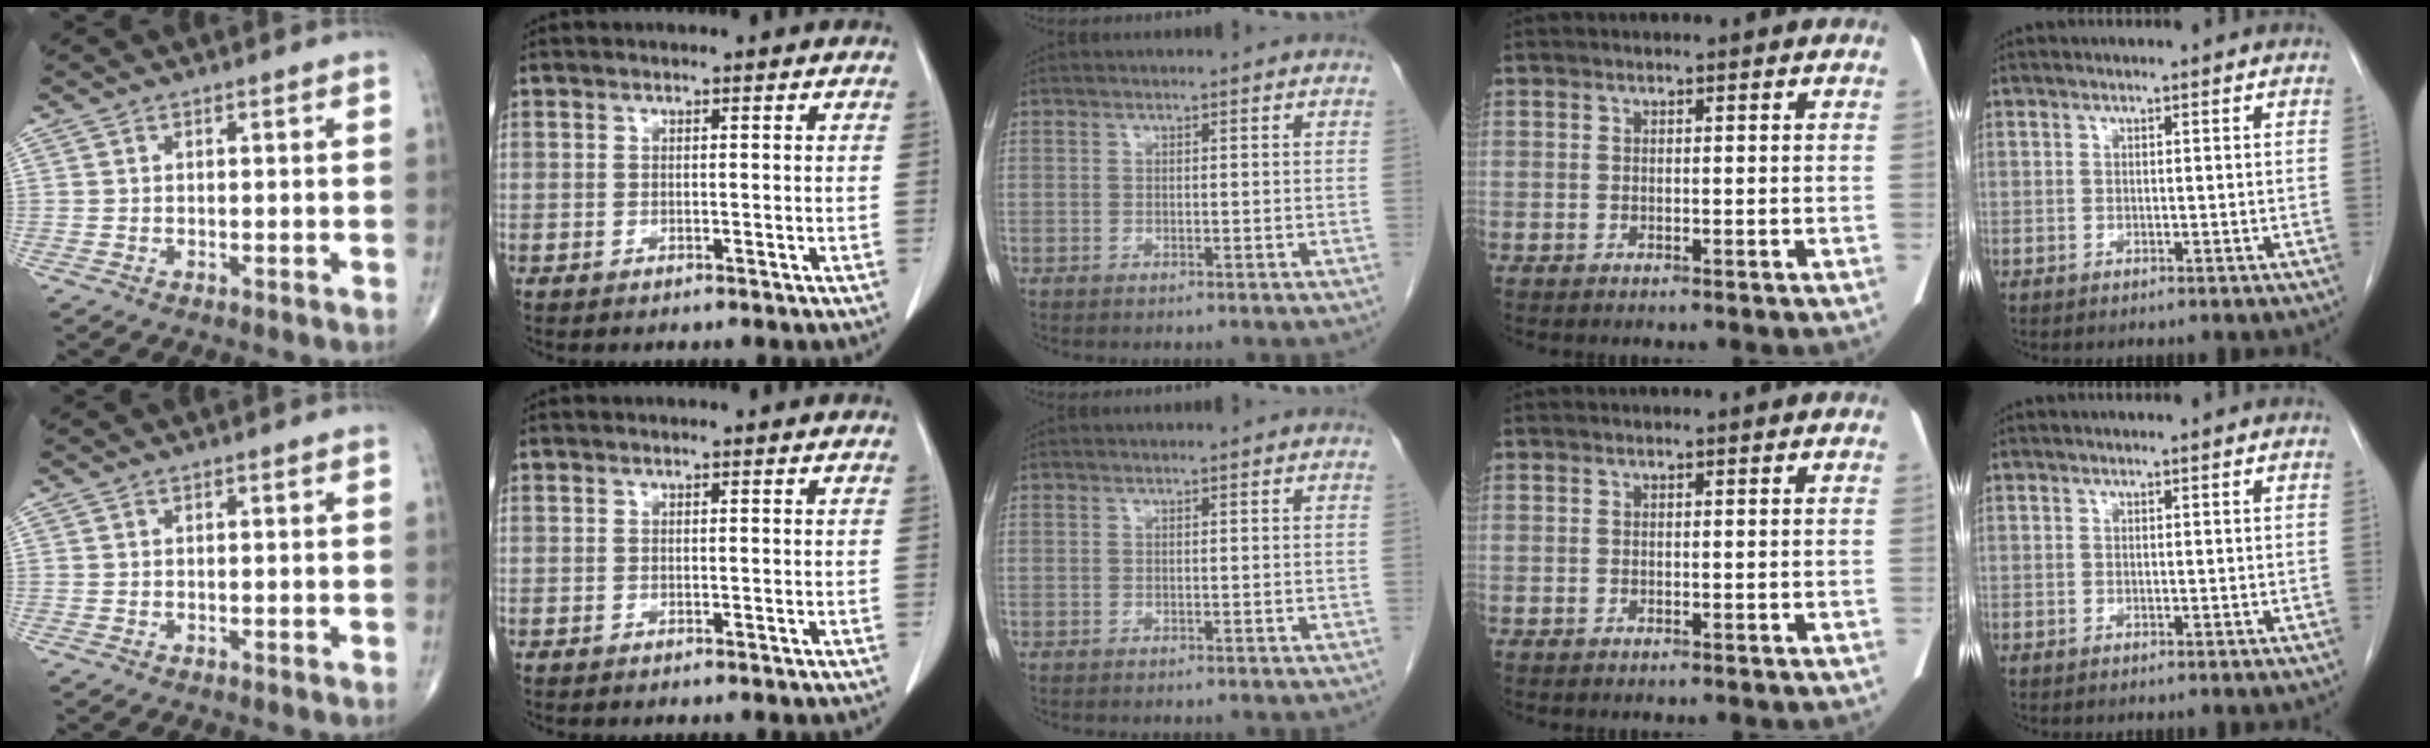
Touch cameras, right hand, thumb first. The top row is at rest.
{}